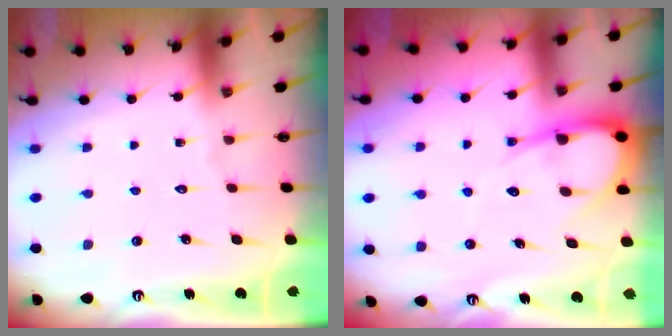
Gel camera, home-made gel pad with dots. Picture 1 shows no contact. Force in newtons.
{"total": 8.7, "press": 8.6, "slide": 0.7}